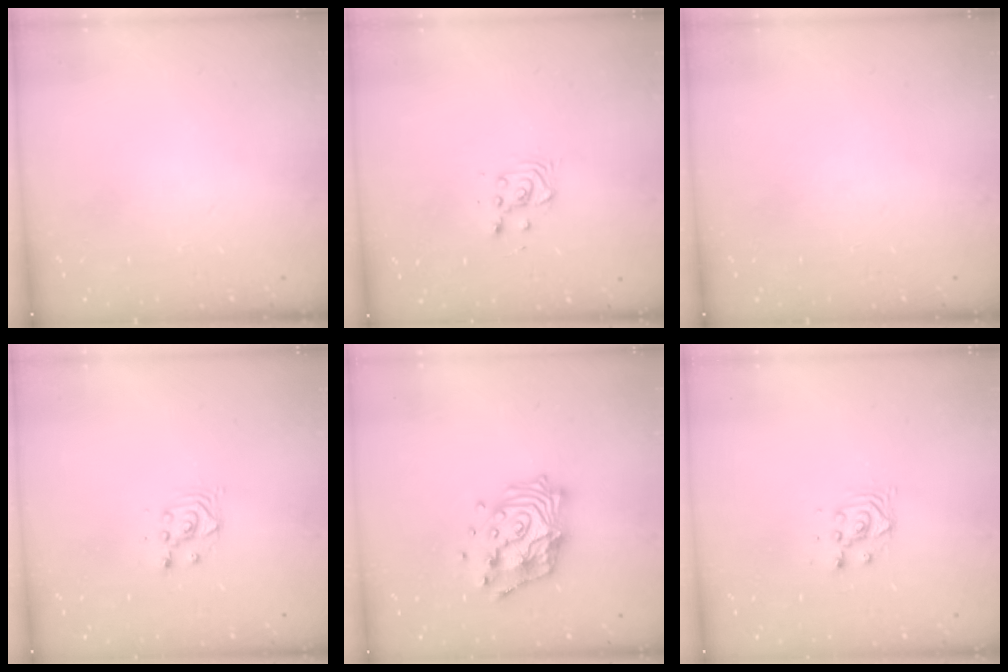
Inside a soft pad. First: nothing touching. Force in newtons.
{"total": 3.3, "press": 3.3, "slide": 0.2}
{"total": 0.0}
{"total": 2.9, "press": 2.9, "slide": 0.1}
{"total": 16.3, "press": 16.3, "slide": 1.3}
{"total": 4.4, "press": 4.4, "slide": 0.2}